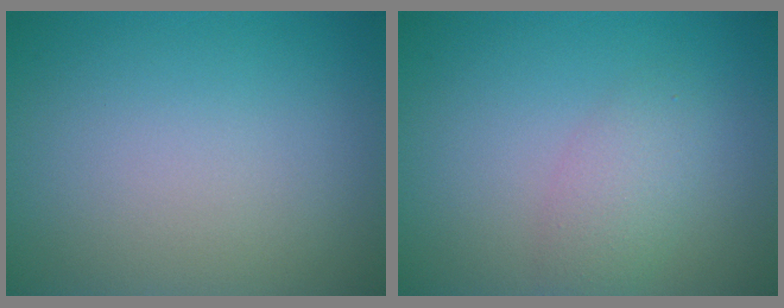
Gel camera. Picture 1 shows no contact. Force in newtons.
{"total": 2.3, "press": 2.3, "slide": 0.1}